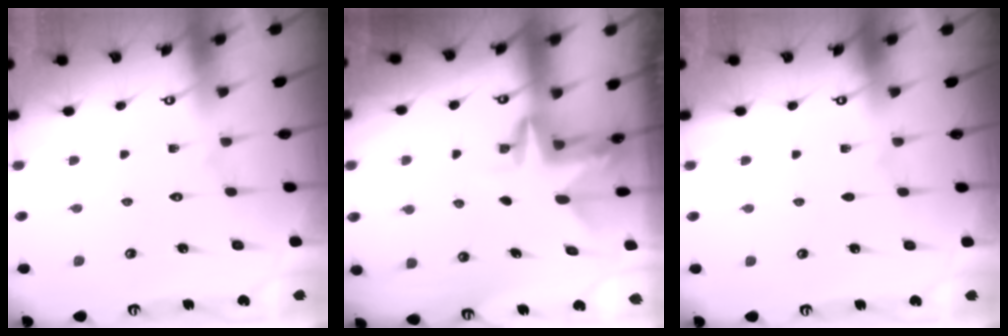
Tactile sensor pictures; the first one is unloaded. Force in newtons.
{"total": 3.0, "press": 3.0, "slide": 0.3}
{"total": 0.0}